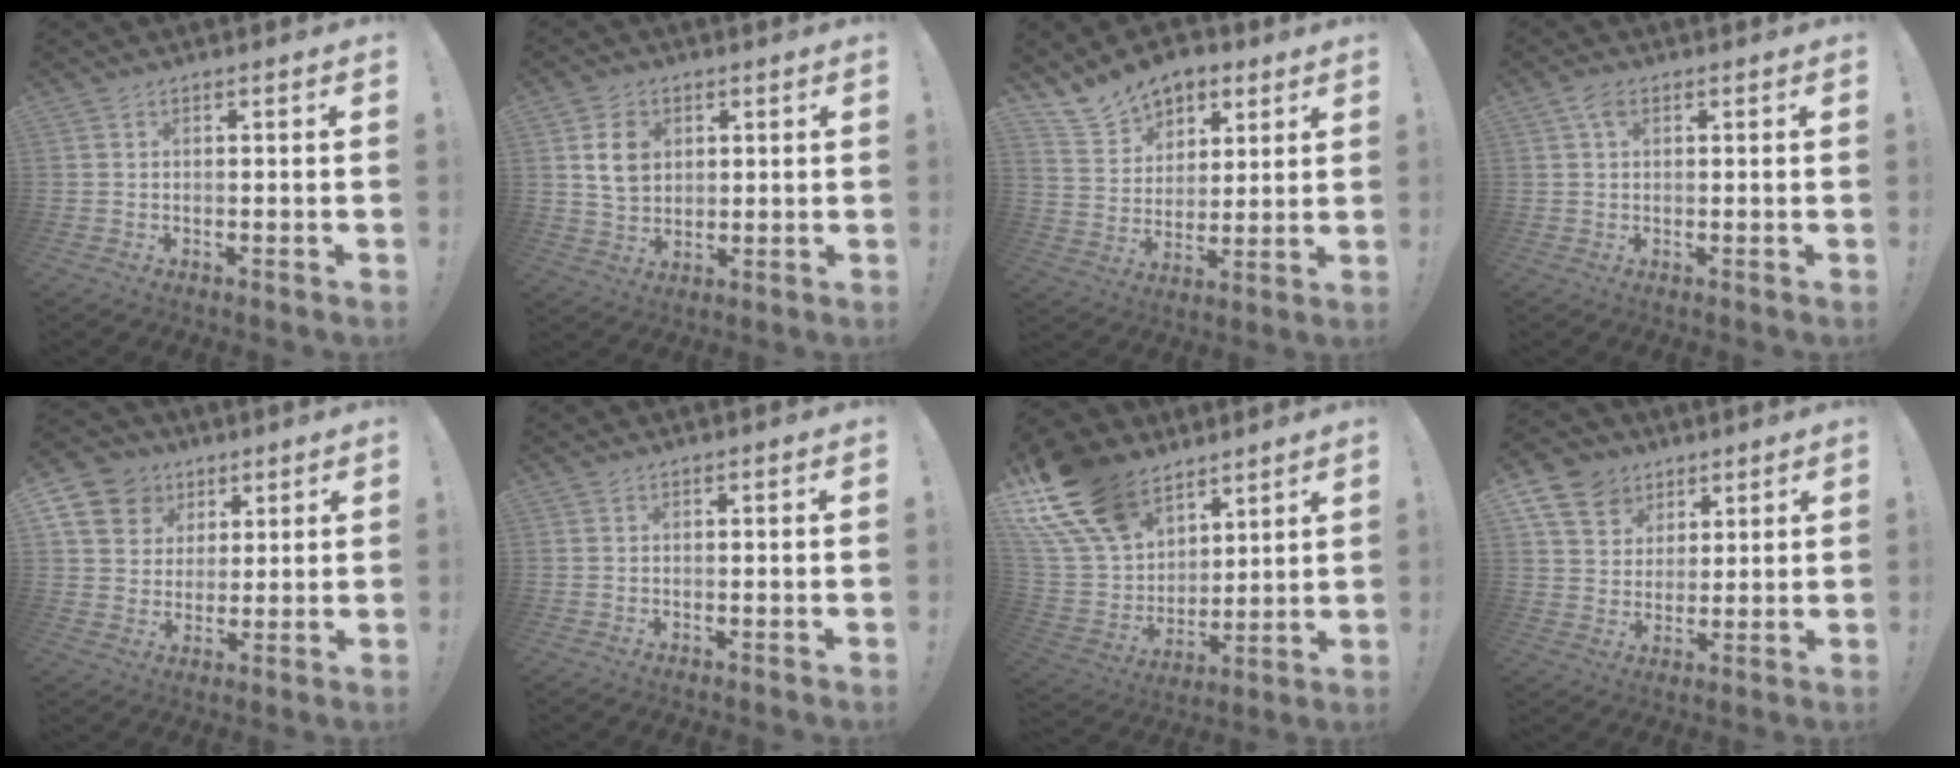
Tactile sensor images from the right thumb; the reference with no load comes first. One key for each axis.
{"total": 8.7, "fx": 3.0, "fy": 7.0, "fz": 4.3, "tx": -0.054, "ty": -0.004, "tz": 0.059}
{"total": 13.0, "fx": 9.4, "fy": 8.3, "fz": 3.5, "tx": -0.063, "ty": -0.059, "tz": 0.180}
{"total": 3.2, "fx": 1.3, "fy": 1.9, "fz": 2.3, "tx": -0.039, "ty": 0.003, "tz": 0.022}
{"total": 11.9, "fx": 5.6, "fy": 9.8, "fz": 3.9, "tx": -0.056, "ty": -0.033, "tz": 0.115}
{"total": 0.0}
{"total": 21.5, "fx": 13.5, "fy": 13.6, "fz": 9.8, "tx": -0.204, "ty": -0.078, "tz": 0.271}
{"total": 11.5, "fx": 6.5, "fy": 8.8, "fz": 3.6, "tx": -0.055, "ty": -0.042, "tz": 0.129}